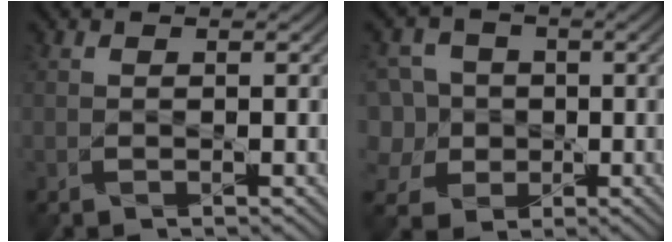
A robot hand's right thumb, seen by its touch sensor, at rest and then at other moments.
{"total": 9.4, "force": [-1.5, 8.4, 4.0], "torque": [-0.146, 0.013, -0.053]}